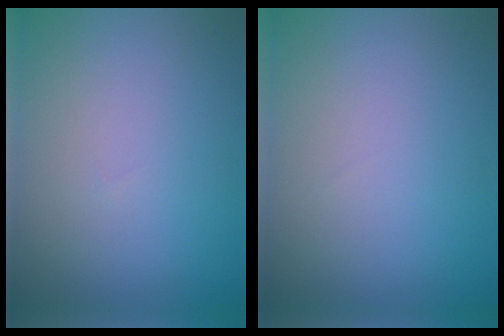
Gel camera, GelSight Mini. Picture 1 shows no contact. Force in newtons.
{"total": 0.0}